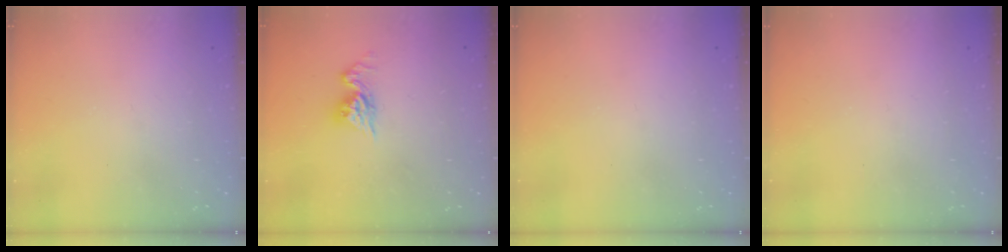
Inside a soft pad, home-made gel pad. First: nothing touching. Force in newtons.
{"total": 8.7, "press": 8.7, "slide": 0.9}
{"total": 0.0}
{"total": 0.0}